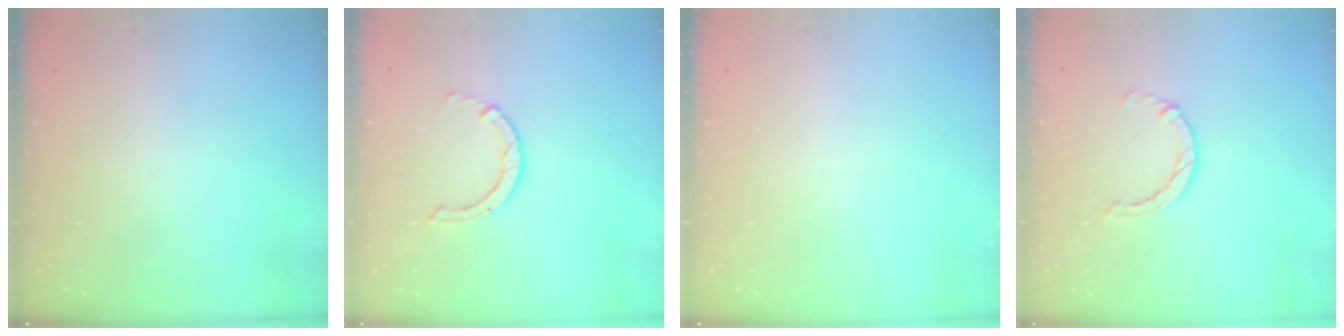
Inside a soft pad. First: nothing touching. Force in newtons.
{"total": 3.6, "press": 3.6, "slide": 0.6}
{"total": 0.0}
{"total": 1.4, "press": 1.4, "slide": 0.3}